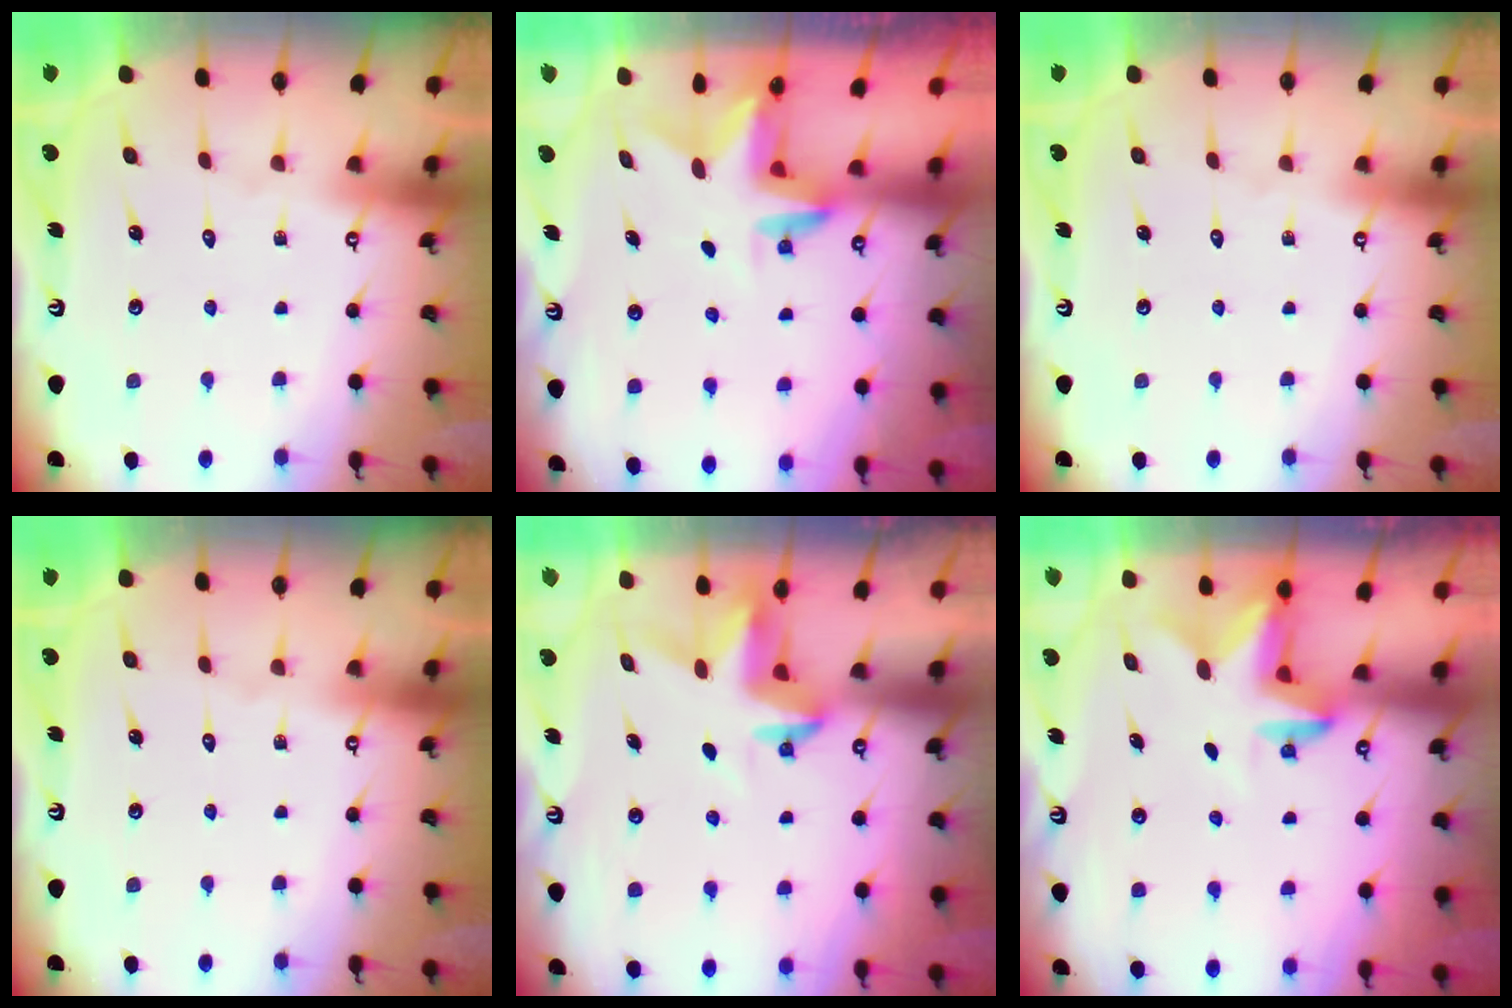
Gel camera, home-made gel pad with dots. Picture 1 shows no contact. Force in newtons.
{"total": 2.9, "press": 2.9, "slide": 0.3}
{"total": 0.0}
{"total": 0.0}
{"total": 3.6, "press": 3.6, "slide": 0.3}
{"total": 2.8, "press": 2.7, "slide": 0.5}